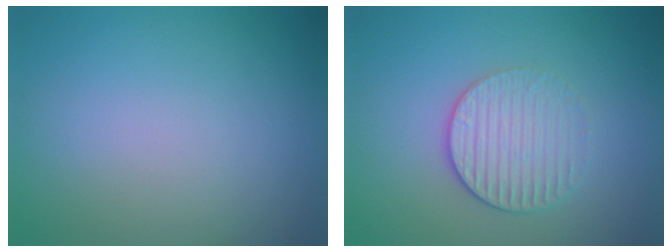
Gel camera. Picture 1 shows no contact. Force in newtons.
{"total": 3.3, "press": 2.6, "slide": 1.9}